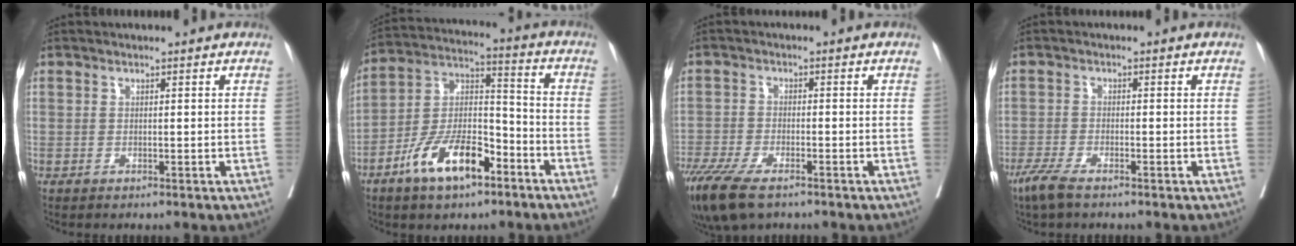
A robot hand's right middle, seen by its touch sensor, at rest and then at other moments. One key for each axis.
{"total": 13.0, "fx": -7.6, "fy": 4.9, "fz": 9.3, "tx": -0.184, "ty": 0.011, "tz": -0.137}
{"total": 10.2, "fx": -7.3, "fy": 3.3, "fz": 6.3, "tx": -0.113, "ty": -0.020, "tz": -0.124}
{"total": 3.9, "fx": -2.9, "fy": 0.7, "fz": 2.5, "tx": -0.056, "ty": -0.008, "tz": -0.056}